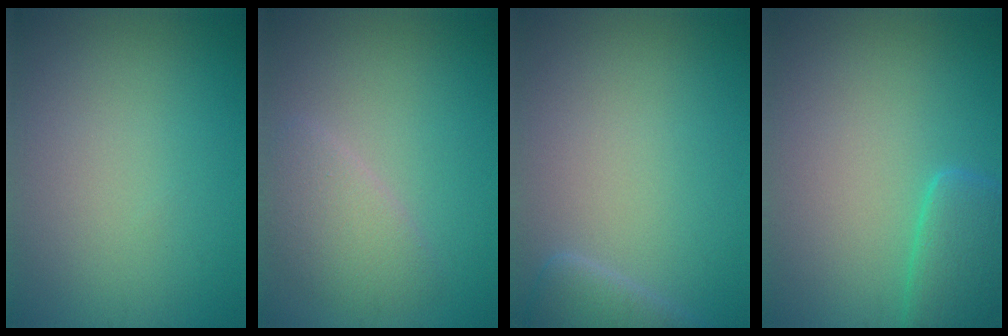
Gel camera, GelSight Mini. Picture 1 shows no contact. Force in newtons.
{"total": 2.7, "press": 2.7, "slide": 0.2}
{"total": 2.2, "press": 2.2, "slide": 0.2}
{"total": 3.4, "press": 3.4, "slide": 0.4}